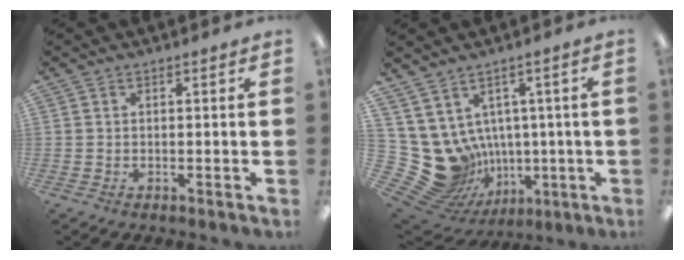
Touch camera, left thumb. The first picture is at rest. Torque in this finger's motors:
{"motor_torque": [0.12, 0.15, 0.27, -0.63, -0.01]}